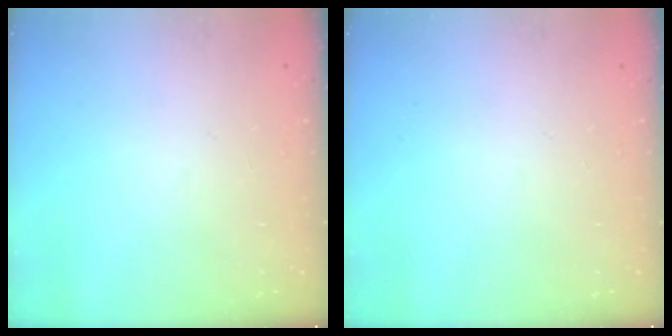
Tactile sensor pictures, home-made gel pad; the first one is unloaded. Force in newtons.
{"total": 0.0}